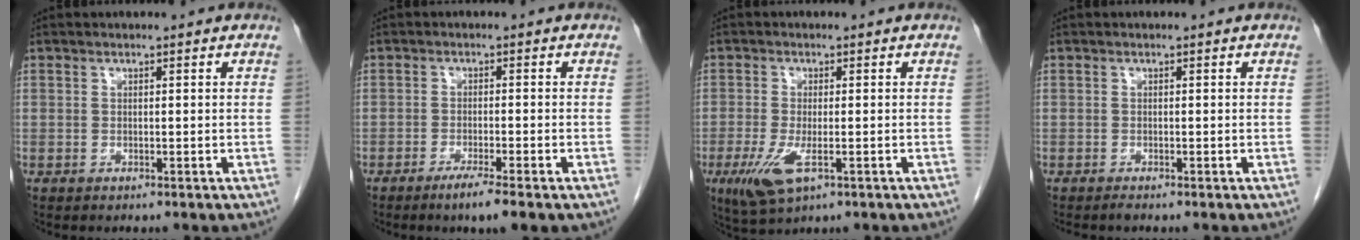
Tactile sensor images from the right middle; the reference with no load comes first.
{"total": 3.9, "force": [-2.5, -0.2, 2.9], "torque": [-0.052, -0.010, -0.045]}
{"total": 5.9, "force": [-2.4, 1.9, 5.1], "torque": [-0.107, -0.016, -0.035]}
{"total": 0.5, "force": [-0.5, -0.1, 0.2], "torque": [-0.006, 0.000, -0.009]}